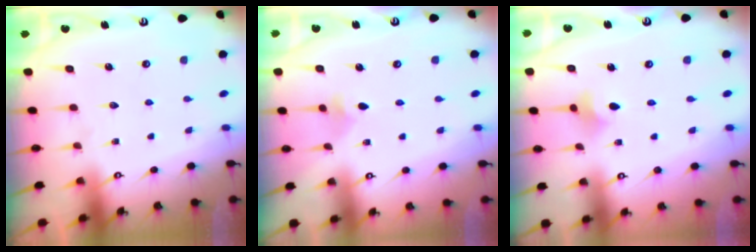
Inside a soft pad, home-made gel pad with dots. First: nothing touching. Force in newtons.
{"total": 2.4, "press": 2.3, "slide": 0.6}
{"total": 3.7, "press": 3.6, "slide": 0.9}